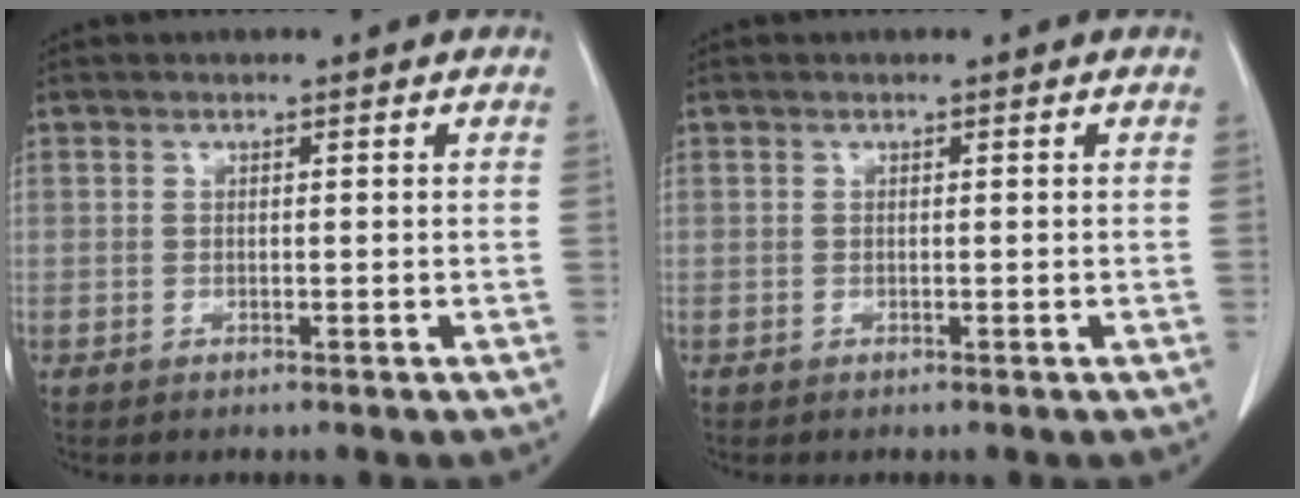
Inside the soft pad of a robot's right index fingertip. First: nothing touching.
{"total": 0.0}